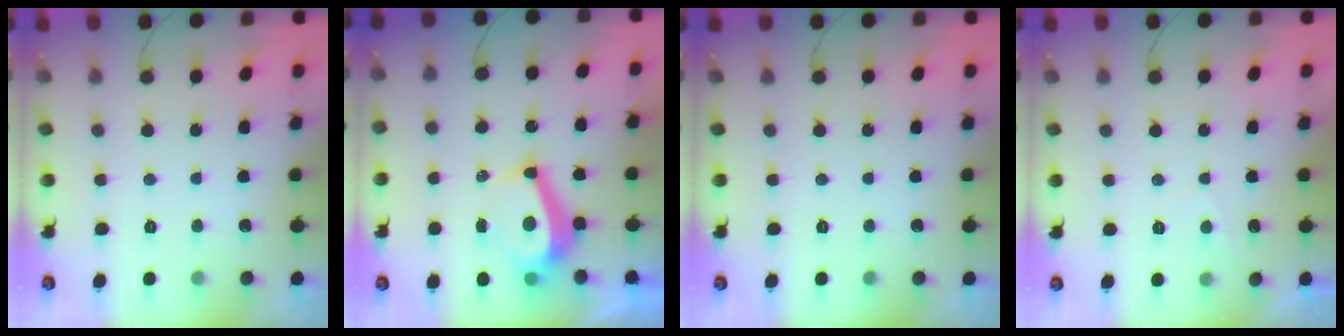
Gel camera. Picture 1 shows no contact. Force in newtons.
{"total": 8.6, "press": 8.5, "slide": 0.9}
{"total": 0.0}
{"total": 0.8, "press": 0.6, "slide": 0.6}